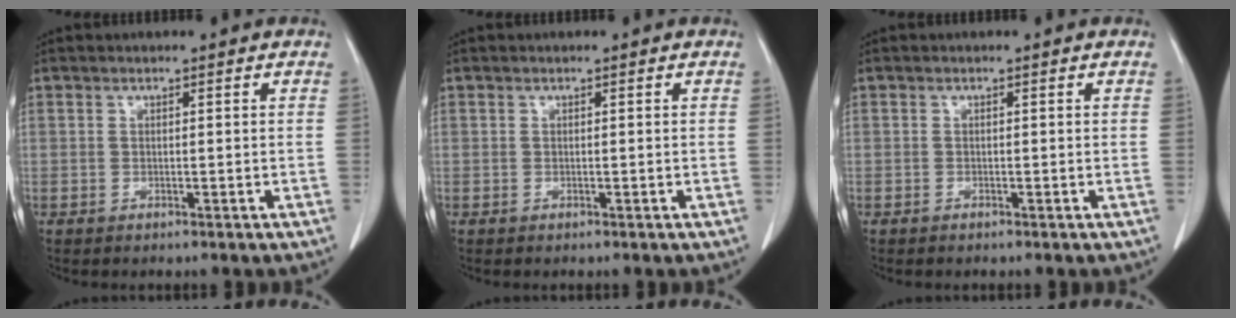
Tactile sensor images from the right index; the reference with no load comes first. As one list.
[{"total": 0.0}, {"total": 0.0}]